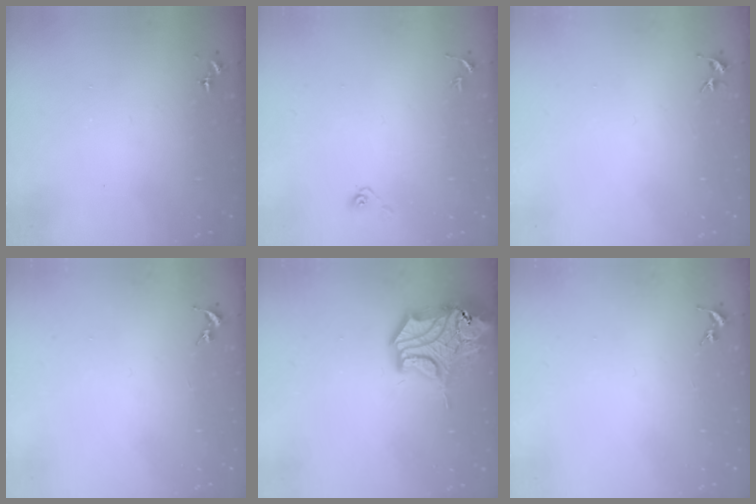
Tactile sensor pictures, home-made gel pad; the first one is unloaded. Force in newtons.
{"total": 4.0, "press": 3.3, "slide": 2.2}
{"total": 3.3, "press": 3.3, "slide": 0.4}
{"total": 0.0}
{"total": 17.2, "press": 17.0, "slide": 2.4}
{"total": 0.0}